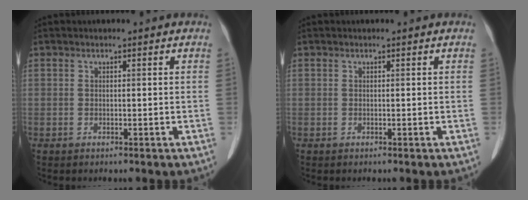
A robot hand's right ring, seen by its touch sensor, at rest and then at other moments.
{"total": 0.0}